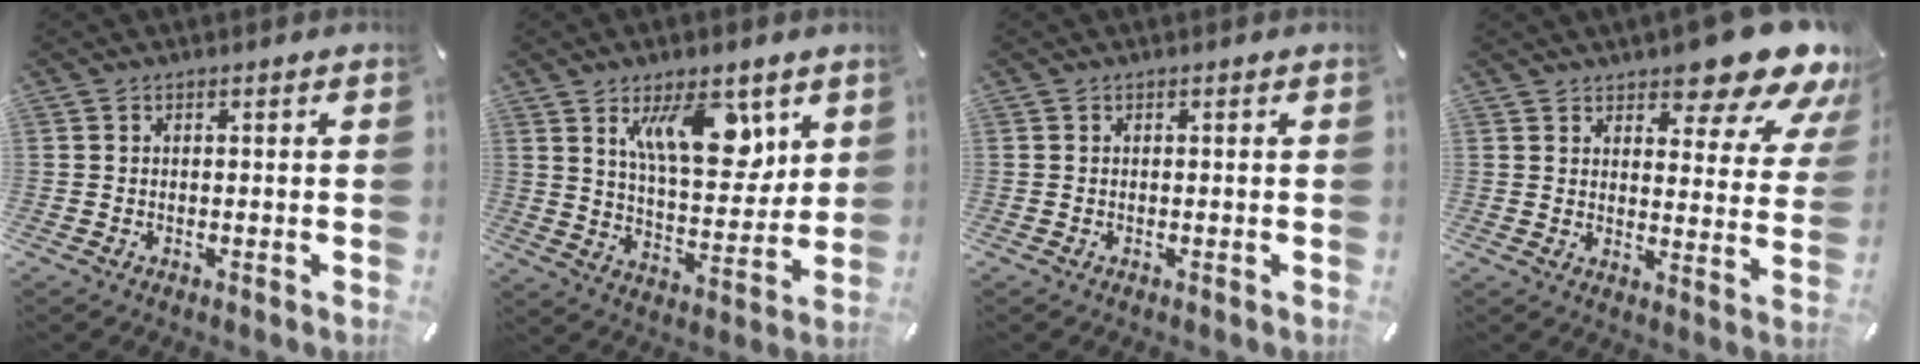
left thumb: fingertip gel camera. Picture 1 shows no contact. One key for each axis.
{"total": 15.6, "fx": 8.1, "fy": 7.4, "fz": 11.1, "tx": -0.171, "ty": -0.032, "tz": 0.139}
{"total": 0.0}
{"total": 14.3, "fx": 11.2, "fy": 4.7, "fz": 7.4, "tx": -0.095, "ty": -0.090, "tz": 0.187}